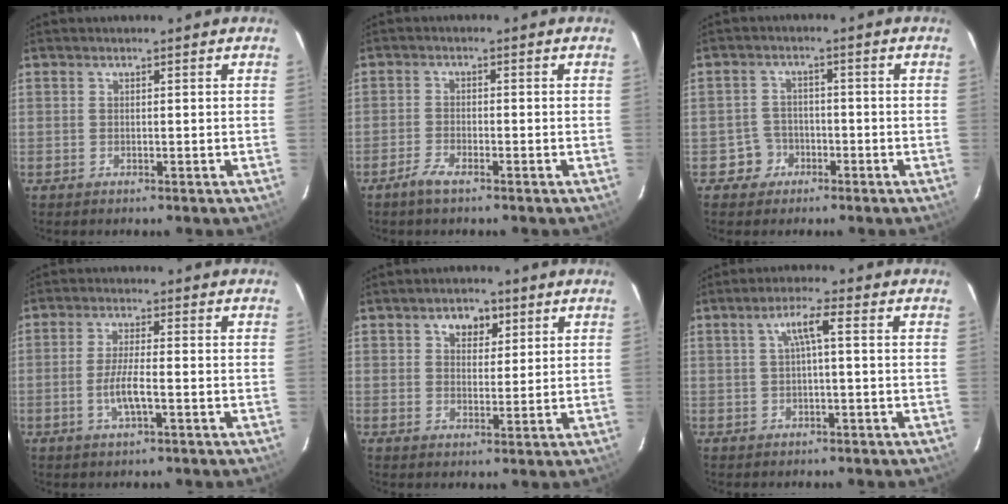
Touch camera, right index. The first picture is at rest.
{"total": 3.1, "force": [-2.4, 0.7, 1.8], "torque": [-0.055, -0.001, -0.050]}
{"total": 4.0, "force": [-1.9, 3.4, -0.4], "torque": [0.006, 0.019, -0.033]}
{"total": 5.0, "force": [-1.8, 0.8, 4.6], "torque": [-0.091, -0.005, -0.035]}
{"total": 4.5, "force": [2.3, 3.1, 2.4], "torque": [-0.030, 0.008, 0.038]}
{"total": 3.8, "force": [0.3, 0.1, 3.8], "torque": [-0.074, 0.008, 0.010]}